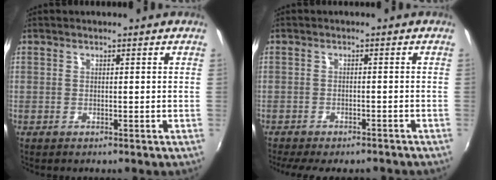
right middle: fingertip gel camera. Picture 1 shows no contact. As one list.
[{"total": 8.5, "force": [-7.1, 2.5, 3.9], "torque": [-0.091, -0.022, -0.106]}]